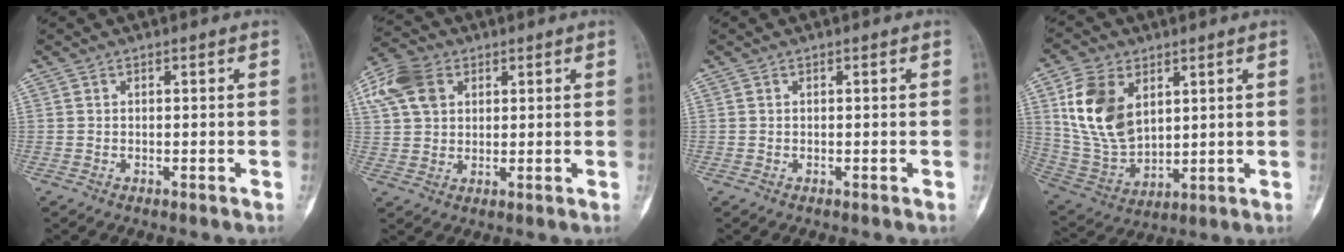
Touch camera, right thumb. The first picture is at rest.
{"total": 9.8, "force": [3.6, 7.0, 5.7], "torque": [-0.107, 0.008, 0.064]}
{"total": 0.0}
{"total": 14.9, "force": [5.0, 9.5, 10.2], "torque": [-0.182, -0.022, 0.113]}